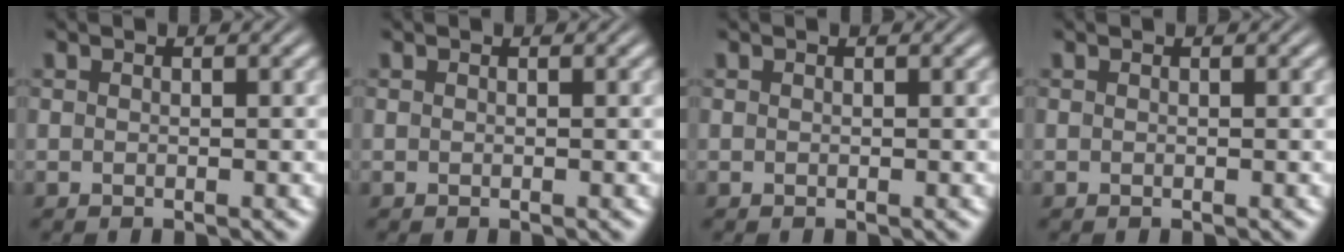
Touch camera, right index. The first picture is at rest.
{"total": 0.0}
{"total": 0.8, "force": [-0.2, -0.8, -0.3], "torque": [0.011, -0.010, 0.005]}
{"total": 0.0}